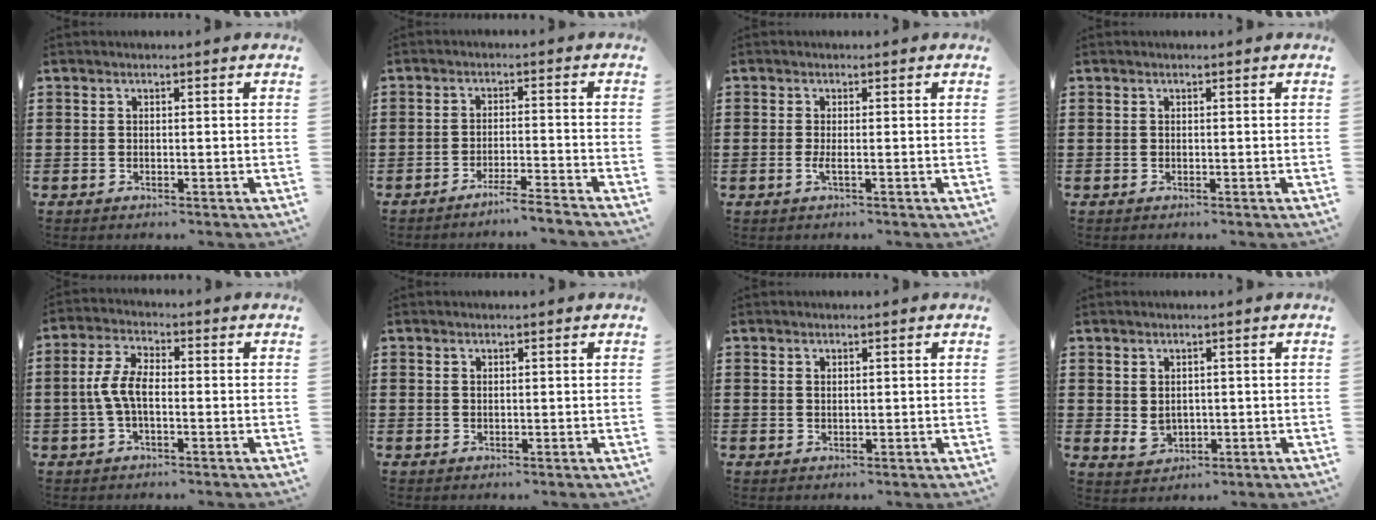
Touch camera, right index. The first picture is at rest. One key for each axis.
{"total": 3.3, "fx": -3.1, "fy": -0.7, "fz": 1.1, "tx": -0.019, "ty": -0.004, "tz": -0.061}
{"total": 1.5, "fx": -0.4, "fy": 0.1, "fz": 1.5, "tx": -0.034, "ty": -0.007, "tz": -0.009}
{"total": 0.0}
{"total": 5.4, "fx": -0.8, "fy": 2.4, "fz": 4.7, "tx": -0.113, "ty": -0.001, "tz": -0.022}
{"total": 0.6, "fx": 0.3, "fy": 0.4, "fz": 0.3, "tx": -0.007, "ty": 0.003, "tz": 0.006}
{"total": 0.8, "fx": 0.5, "fy": 0.5, "fz": 0.4, "tx": -0.009, "ty": 0.003, "tz": 0.010}
{"total": 2.5, "fx": 0.5, "fy": 1.9, "fz": 1.6, "tx": -0.036, "ty": 0.003, "tz": 0.010}